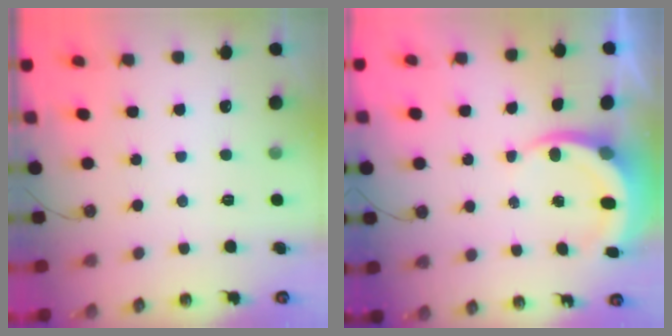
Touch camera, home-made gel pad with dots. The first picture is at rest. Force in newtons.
{"total": 6.2, "press": 6.1, "slide": 0.9}